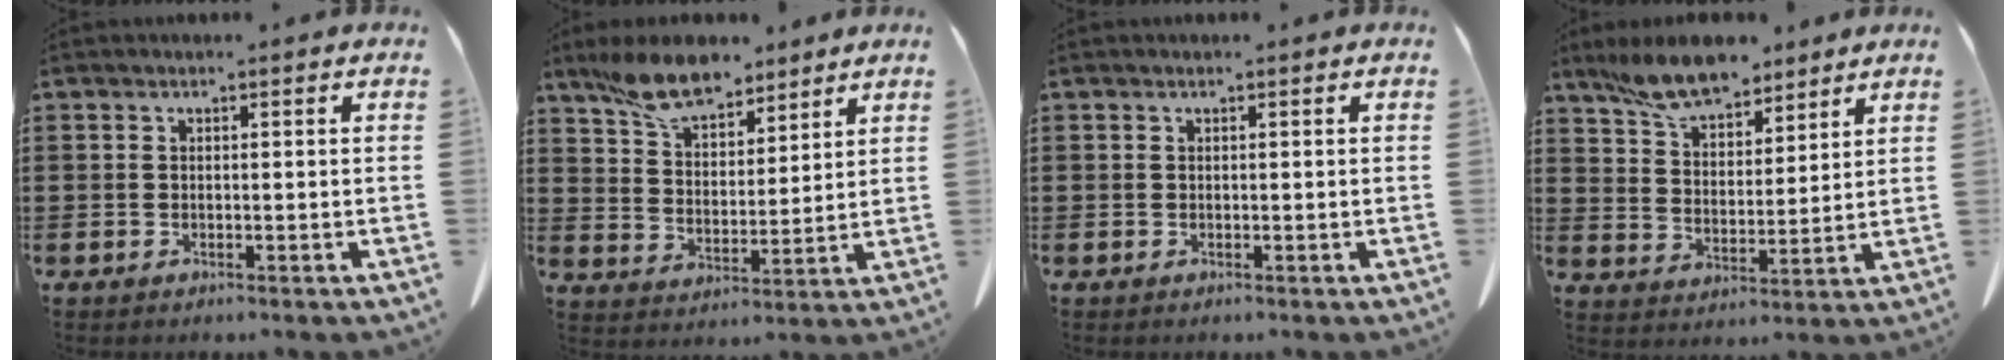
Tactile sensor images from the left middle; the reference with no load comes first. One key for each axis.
{"total": 9.5, "fx": 7.8, "fy": 3.3, "fz": 4.2, "tx": -0.101, "ty": -0.020, "tz": 0.148}
{"total": 0.0}
{"total": 8.8, "fx": 7.5, "fy": 2.8, "fz": 3.7, "tx": -0.091, "ty": -0.019, "tz": 0.142}